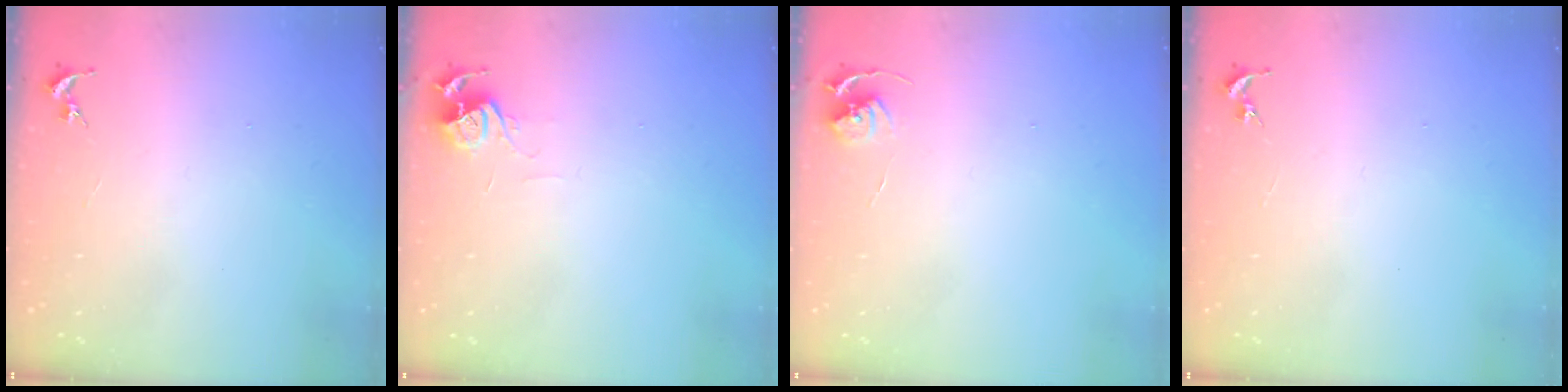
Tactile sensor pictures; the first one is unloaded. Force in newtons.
{"total": 6.0, "press": 6.0, "slide": 0.6}
{"total": 5.3, "press": 5.2, "slide": 0.6}
{"total": 0.0}